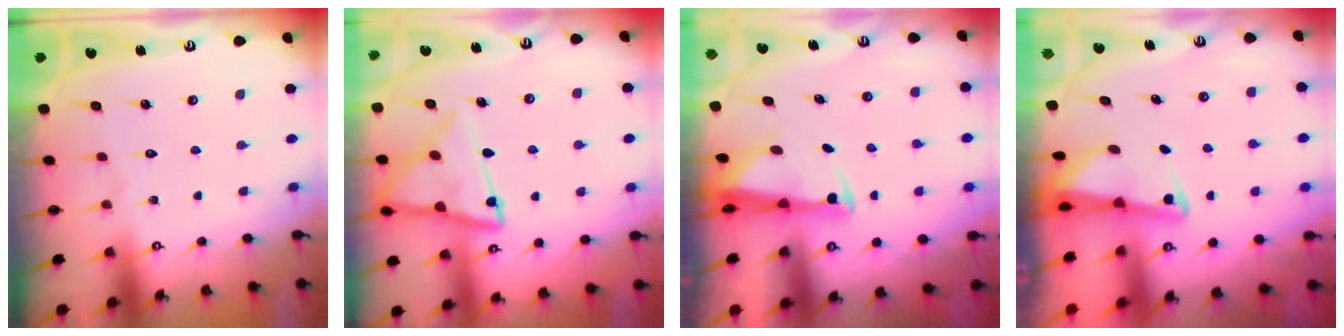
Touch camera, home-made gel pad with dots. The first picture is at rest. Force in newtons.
{"total": 14.7, "press": 14.7, "slide": 1.2}
{"total": 2.8, "press": 2.7, "slide": 1.0}
{"total": 2.4, "press": 2.4, "slide": 0.3}